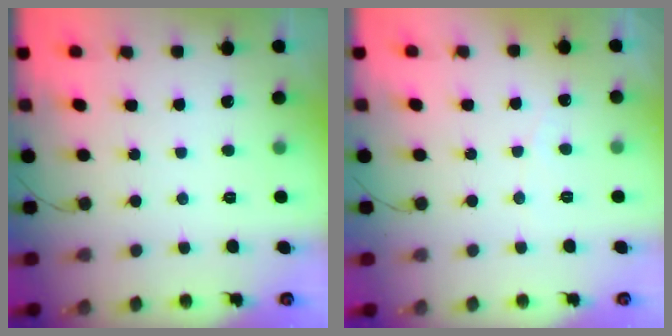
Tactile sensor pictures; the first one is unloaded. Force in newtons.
{"total": 1.9, "press": 1.9, "slide": 0.2}